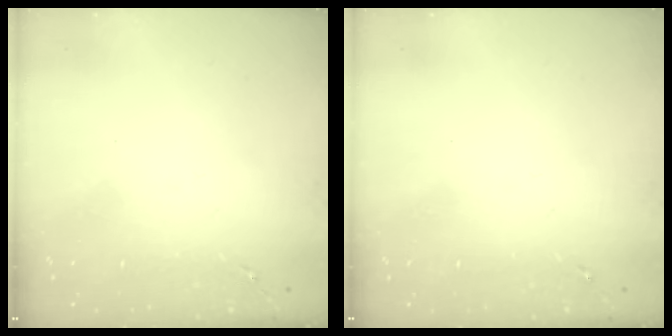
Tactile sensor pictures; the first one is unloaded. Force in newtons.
{"total": 0.0}